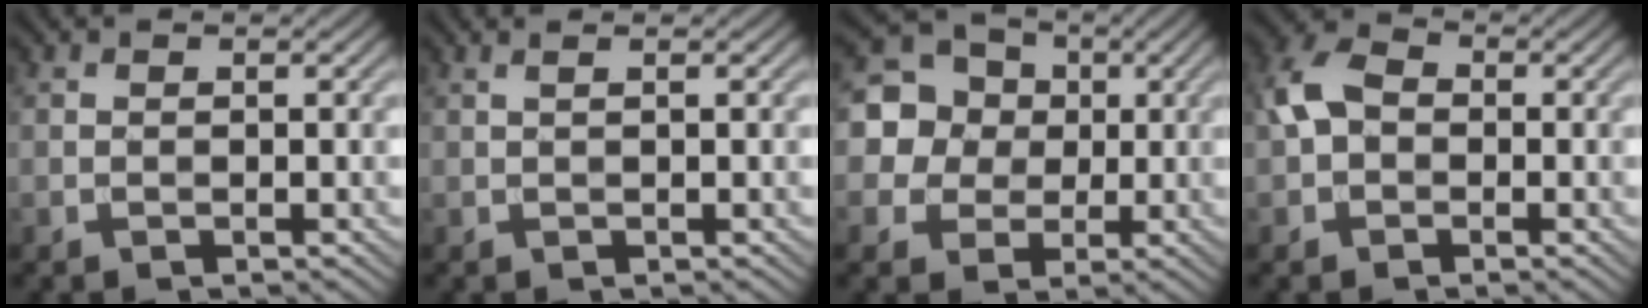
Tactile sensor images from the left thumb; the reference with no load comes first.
{"total": 1.0, "force": [0.5, 0.2, 0.9], "torque": [-0.011, 0.001, 0.003]}
{"total": 12.2, "force": [2.0, 11.3, 4.0], "torque": [-0.145, 0.033, 0.030]}
{"total": 4.8, "force": [-0.2, 3.7, 3.1], "torque": [-0.065, 0.013, -0.014]}